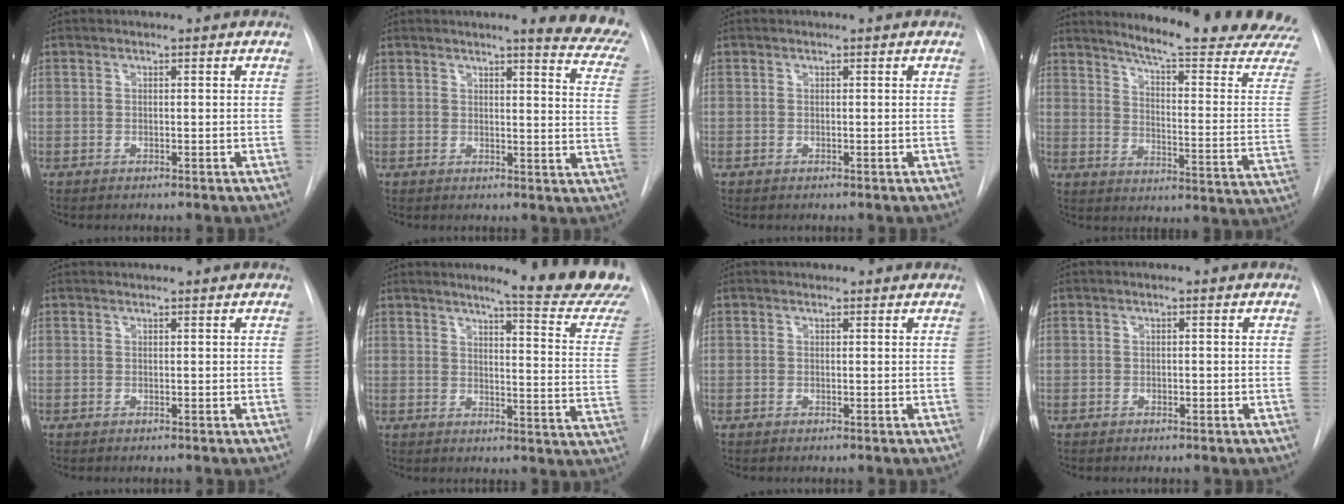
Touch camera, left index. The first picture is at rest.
{"total": 12.2, "force": [10.5, 1.0, 6.2], "torque": [-0.051, -0.069, 0.091]}
{"total": 0.0}
{"total": 22.8, "force": [20.8, -0.7, 9.1], "torque": [-0.132, -0.136, 0.252]}
{"total": 1.8, "force": [1.7, 0.2, 0.5], "torque": [-0.008, 0.027, 0.024]}
{"total": 16.1, "force": [14.4, -1.0, 7.1], "torque": [-0.090, -0.116, 0.156]}
{"total": 0.8, "force": [0.5, 0.6, 0.0], "torque": [-0.002, 0.003, 0.001]}
{"total": 1.0, "force": [-1.0, 0.1, 0.1], "torque": [0.002, -0.004, -0.012]}